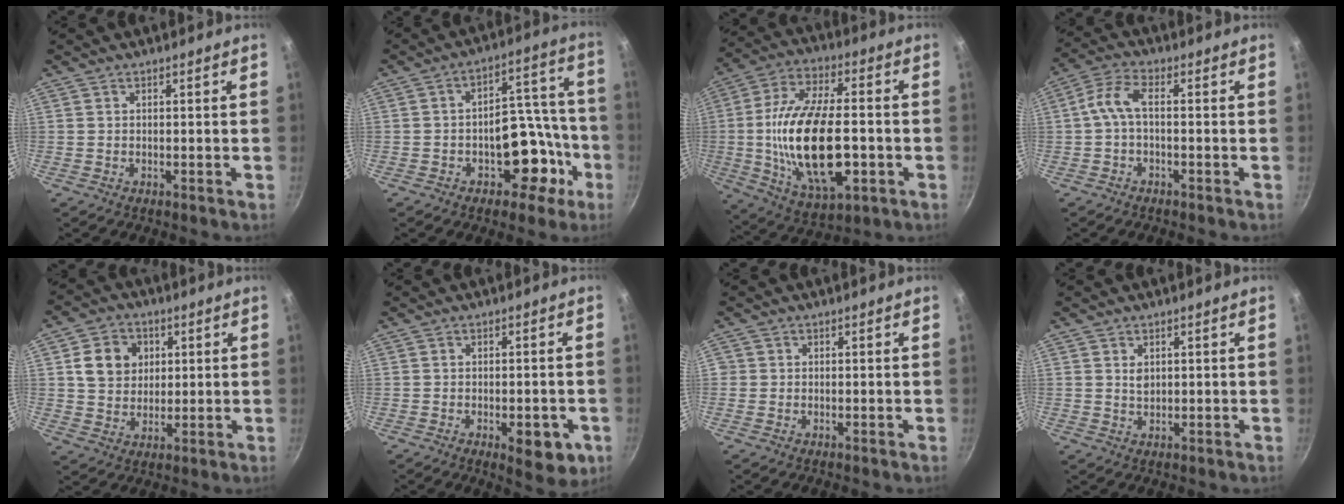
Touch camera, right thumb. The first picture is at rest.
{"total": 14.0, "force": [-5.0, 8.3, 10.2], "torque": [-0.090, 0.061, -0.067]}
{"total": 22.6, "force": [-2.7, 10.8, 19.7], "torque": [-0.371, 0.009, -0.036]}
{"total": 5.6, "force": [-0.3, 2.4, 5.0], "torque": [-0.111, 0.021, -0.015]}
{"total": 9.7, "force": [2.4, 8.1, 4.6], "torque": [-0.047, -0.004, 0.041]}
{"total": 7.5, "force": [-2.9, 3.2, 6.1], "torque": [-0.067, 0.003, -0.031]}
{"total": 1.3, "force": [-0.1, 1.3, 0.1], "torque": [0.007, 0.005, -0.003]}
{"total": 1.8, "force": [0.6, 1.2, 1.1], "torque": [-0.014, -0.006, 0.013]}